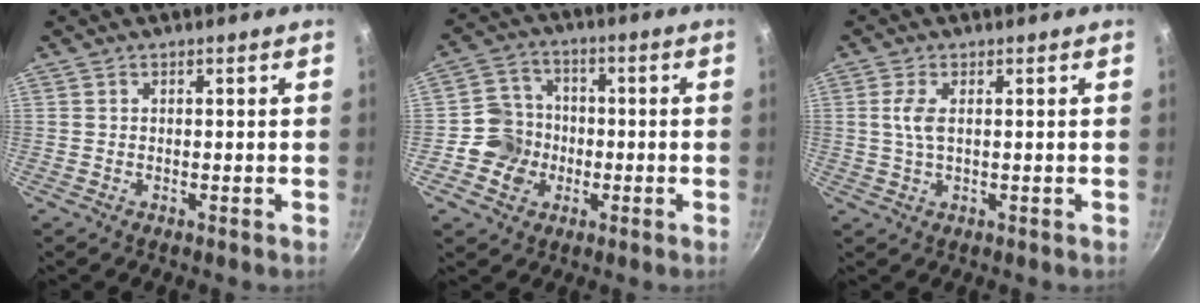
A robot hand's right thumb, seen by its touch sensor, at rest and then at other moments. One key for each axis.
{"total": 8.2, "fx": -1.9, "fy": 7.5, "fz": 2.7, "tx": -0.021, "ty": 0.025, "tz": -0.050}
{"total": 3.4, "fx": 0.5, "fy": 1.4, "fz": 3.1, "tx": -0.071, "ty": 0.003, "tz": 0.010}